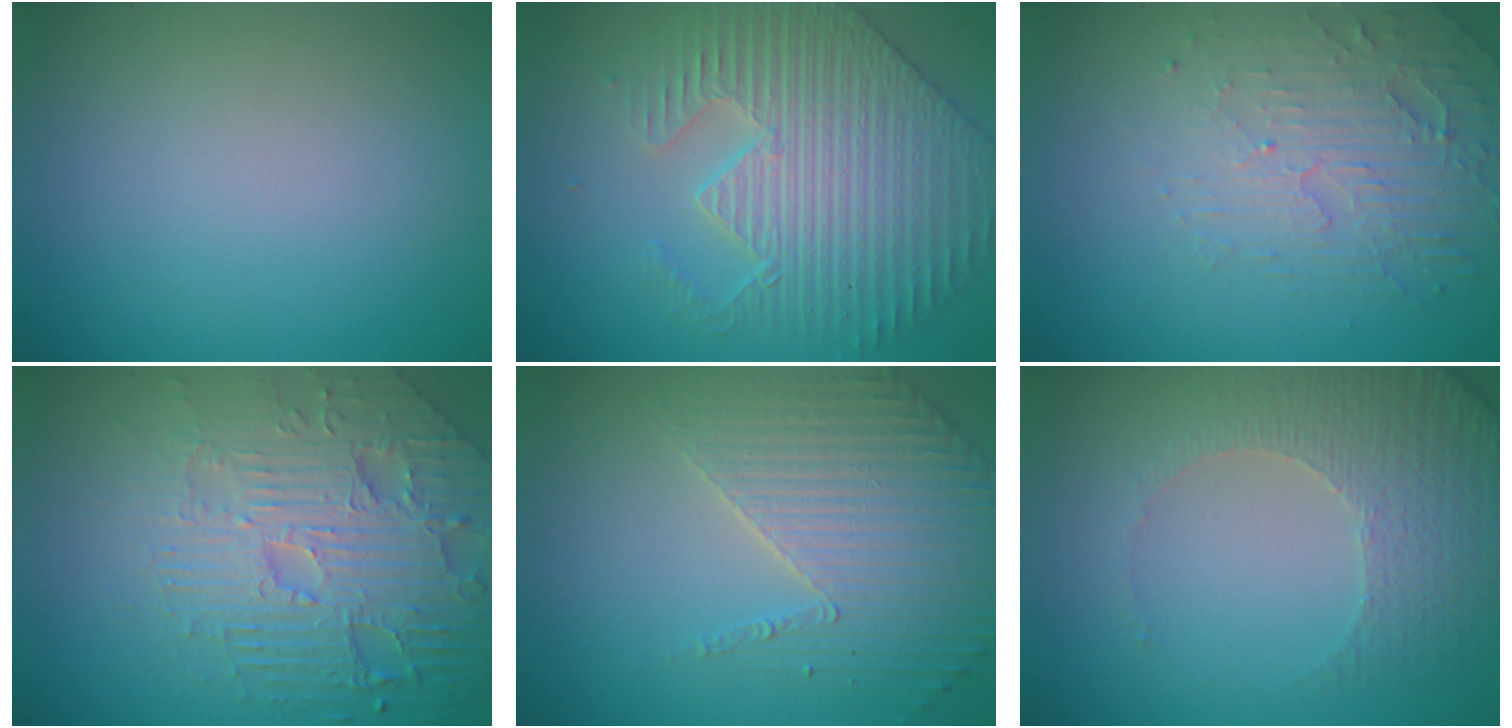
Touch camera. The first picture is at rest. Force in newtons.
{"total": 5.0, "press": 4.9, "slide": 1.3}
{"total": 5.2, "press": 3.2, "slide": 4.0}
{"total": 7.9, "press": 5.7, "slide": 5.4}
{"total": 3.7, "press": 3.7, "slide": 0.7}
{"total": 4.8, "press": 3.5, "slide": 3.3}